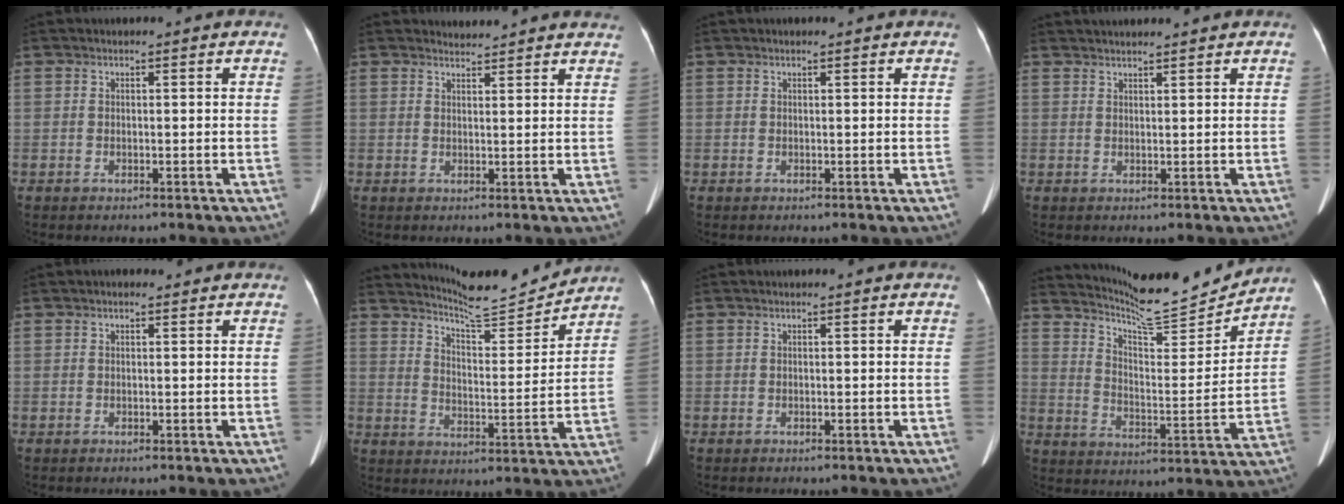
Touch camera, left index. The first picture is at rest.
{"total": 4.6, "force": [4.6, 0.4, 0.0], "torque": [-0.004, 0.006, 0.044]}
{"total": 0.6, "force": [-0.5, 0.0, 0.1], "torque": [-0.007, 0.005, -0.007]}
{"total": 3.7, "force": [3.4, 0.0, 1.3], "torque": [-0.016, 0.028, 0.049]}
{"total": 0.6, "force": [-0.4, 0.3, 0.3], "torque": [-0.011, 0.008, -0.008]}
{"total": 10.6, "force": [10.5, -0.6, 1.6], "torque": [-0.032, -0.018, 0.160]}
{"total": 0.0}
{"total": 13.7, "force": [13.4, -0.2, 2.7], "torque": [-0.053, -0.036, 0.201]}